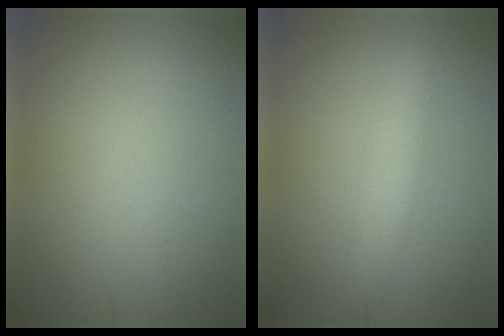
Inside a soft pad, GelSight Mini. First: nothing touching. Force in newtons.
{"total": 2.5, "press": 2.5, "slide": 0.1}